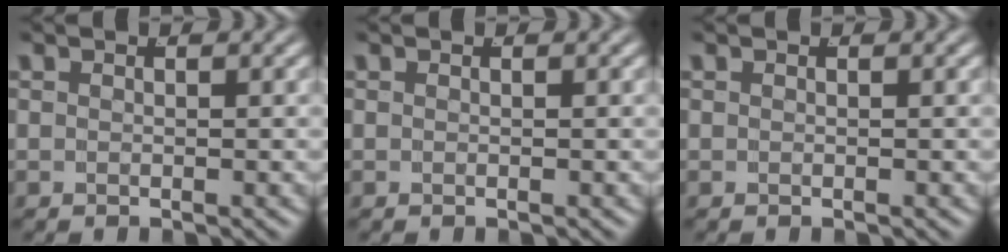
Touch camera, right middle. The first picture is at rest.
{"total": 0.0}
{"total": 0.0}